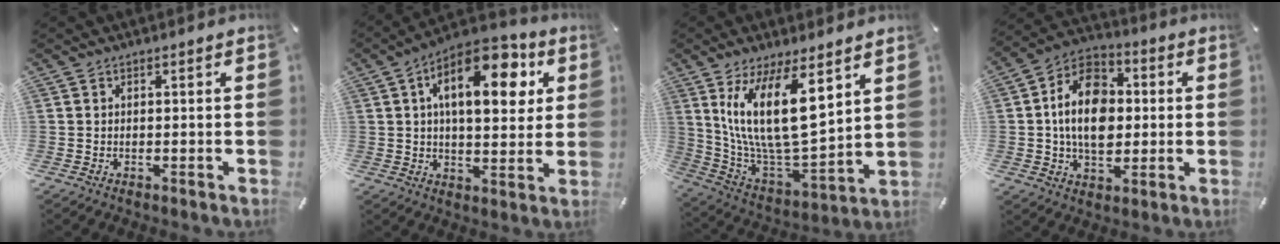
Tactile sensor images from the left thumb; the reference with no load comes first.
{"total": 16.6, "force": [6.7, 8.2, 12.7], "torque": [-0.182, -0.020, 0.104]}
{"total": 19.9, "force": [8.6, 7.9, 16.1], "torque": [-0.330, -0.057, 0.142]}
{"total": 14.9, "force": [0.3, 10.9, 10.2], "torque": [-0.193, 0.010, 0.003]}